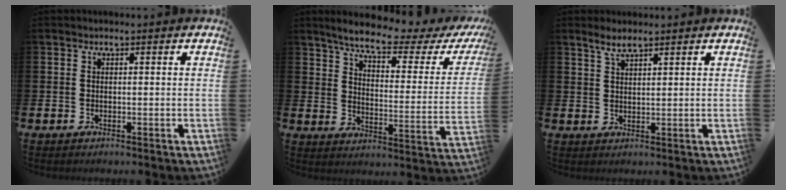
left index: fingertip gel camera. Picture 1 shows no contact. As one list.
[{"total": 7.0, "force": [5.9, 1.1, 3.6], "torque": [-0.087, -0.038, 0.093]}, {"total": 2.9, "force": [2.4, 0.6, 1.5], "torque": [-0.027, -0.003, 0.043]}]